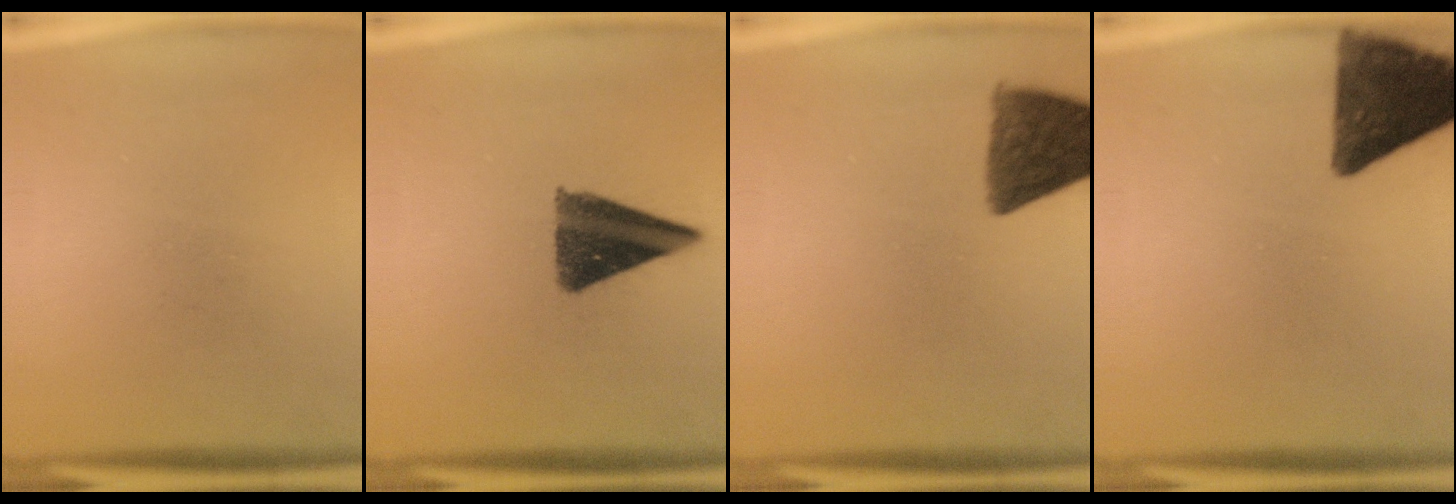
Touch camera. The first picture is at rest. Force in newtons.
{"total": 11.2}
{"total": 10.8}
{"total": 13.0}